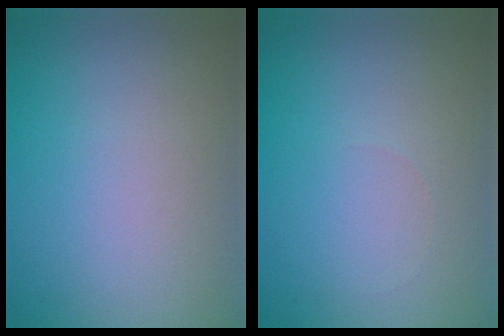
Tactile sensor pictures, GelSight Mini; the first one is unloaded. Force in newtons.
{"total": 0.0}